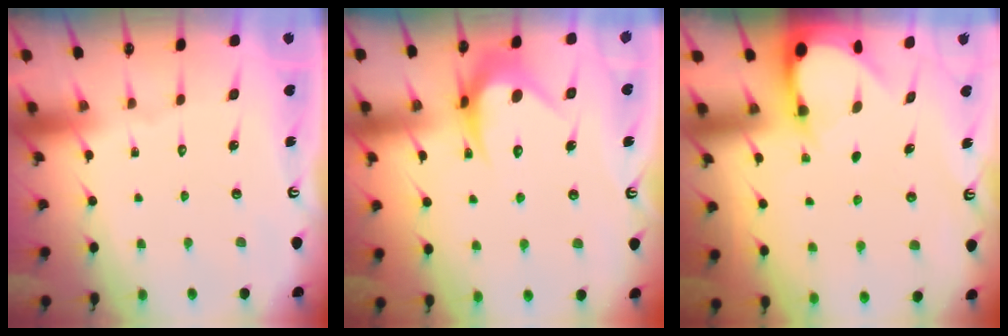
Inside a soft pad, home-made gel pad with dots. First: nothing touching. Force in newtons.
{"total": 9.7, "press": 9.7, "slide": 0.4}
{"total": 3.1, "press": 3.1, "slide": 0.2}